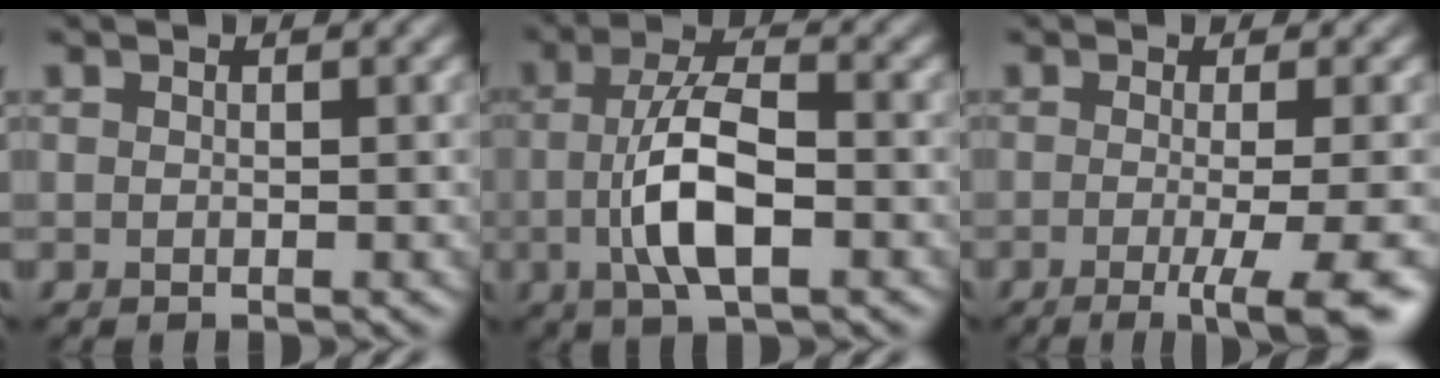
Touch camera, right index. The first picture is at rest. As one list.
[{"total": 6.4, "force": [-1.1, 2.4, 5.9], "torque": [-0.113, 0.004, -0.024]}, {"total": 7.1, "force": [-2.4, 1.9, 6.4], "torque": [-0.072, -0.013, -0.031]}]